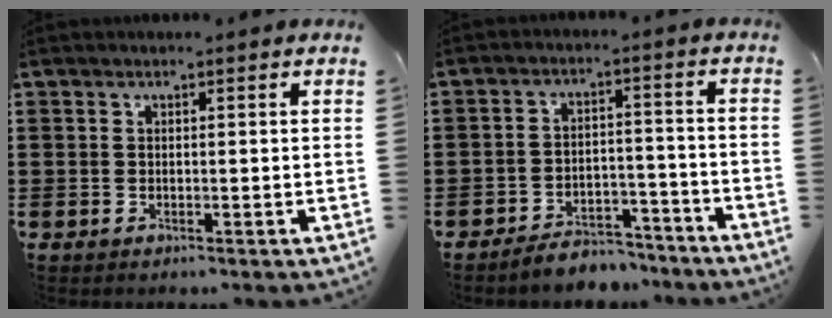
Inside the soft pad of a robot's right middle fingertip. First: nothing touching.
{"total": 4.8, "force": [-4.7, 0.8, 0.2], "torque": [-0.006, 0.010, -0.096]}